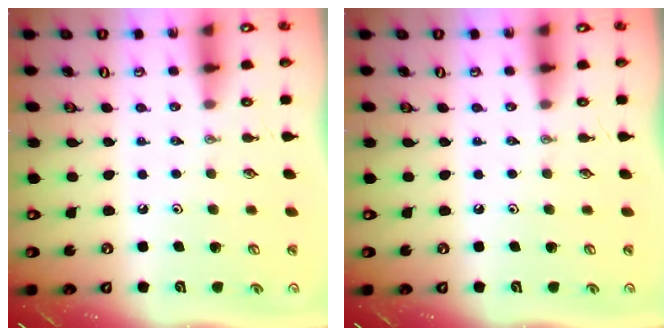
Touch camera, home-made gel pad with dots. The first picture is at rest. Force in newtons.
{"total": 0.0}